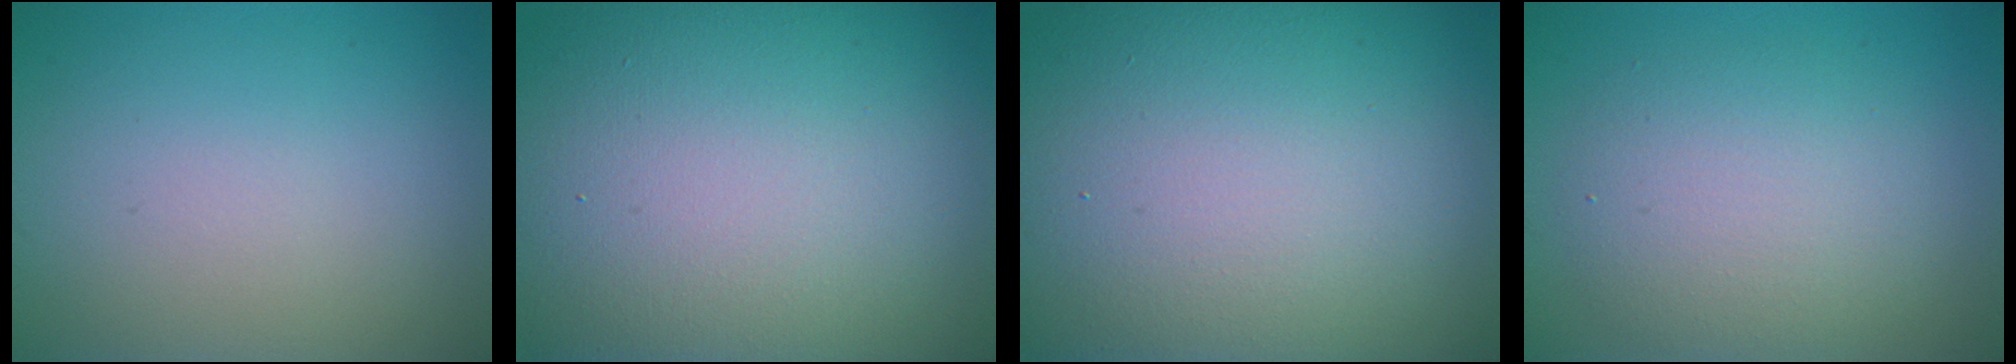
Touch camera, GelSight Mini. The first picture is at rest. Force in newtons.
{"total": 21.6, "press": 21.6, "slide": 0.7}
{"total": 23.0, "press": 23.0, "slide": 1.7}
{"total": 5.1, "press": 5.1, "slide": 0.2}